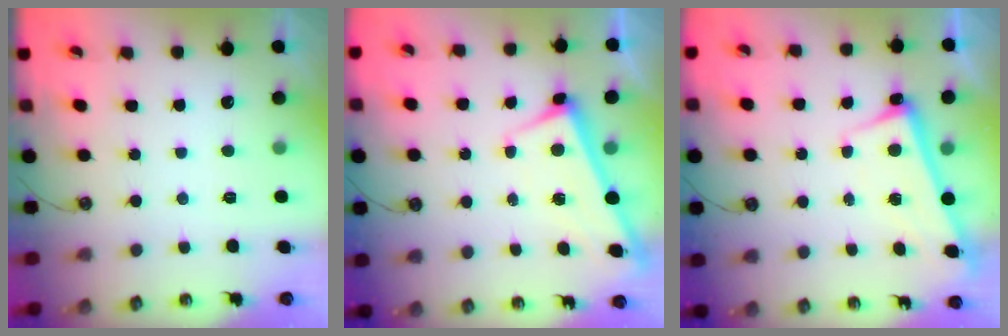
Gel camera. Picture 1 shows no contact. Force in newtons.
{"total": 2.8, "press": 2.7, "slide": 0.5}
{"total": 2.5, "press": 2.5, "slide": 0.7}